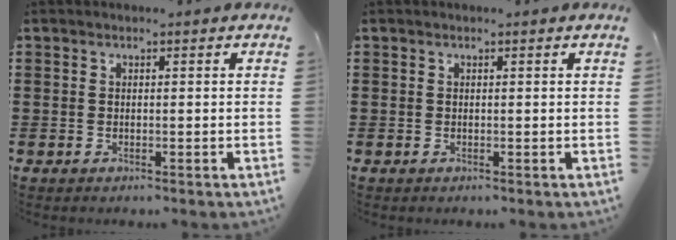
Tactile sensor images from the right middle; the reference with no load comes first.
{"total": 0.0}